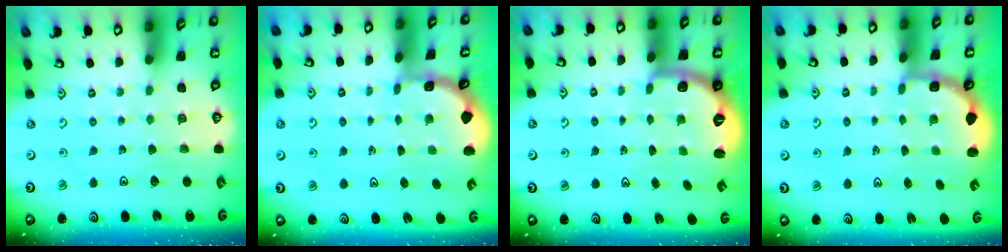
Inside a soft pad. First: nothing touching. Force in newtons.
{"total": 1.6, "press": 1.5, "slide": 0.2}
{"total": 2.7, "press": 1.7, "slide": 2.1}
{"total": 2.9, "press": 2.5, "slide": 1.4}